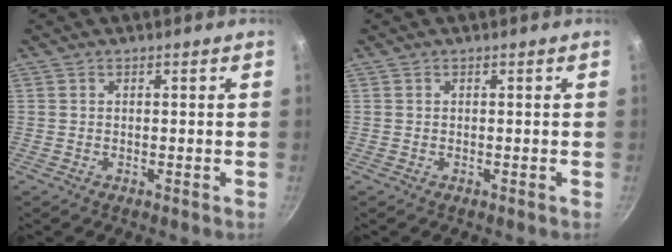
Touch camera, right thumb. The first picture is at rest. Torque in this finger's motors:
{"motor_torque": [-0.03, 0.03, 0.00, 0.00, 0.00]}